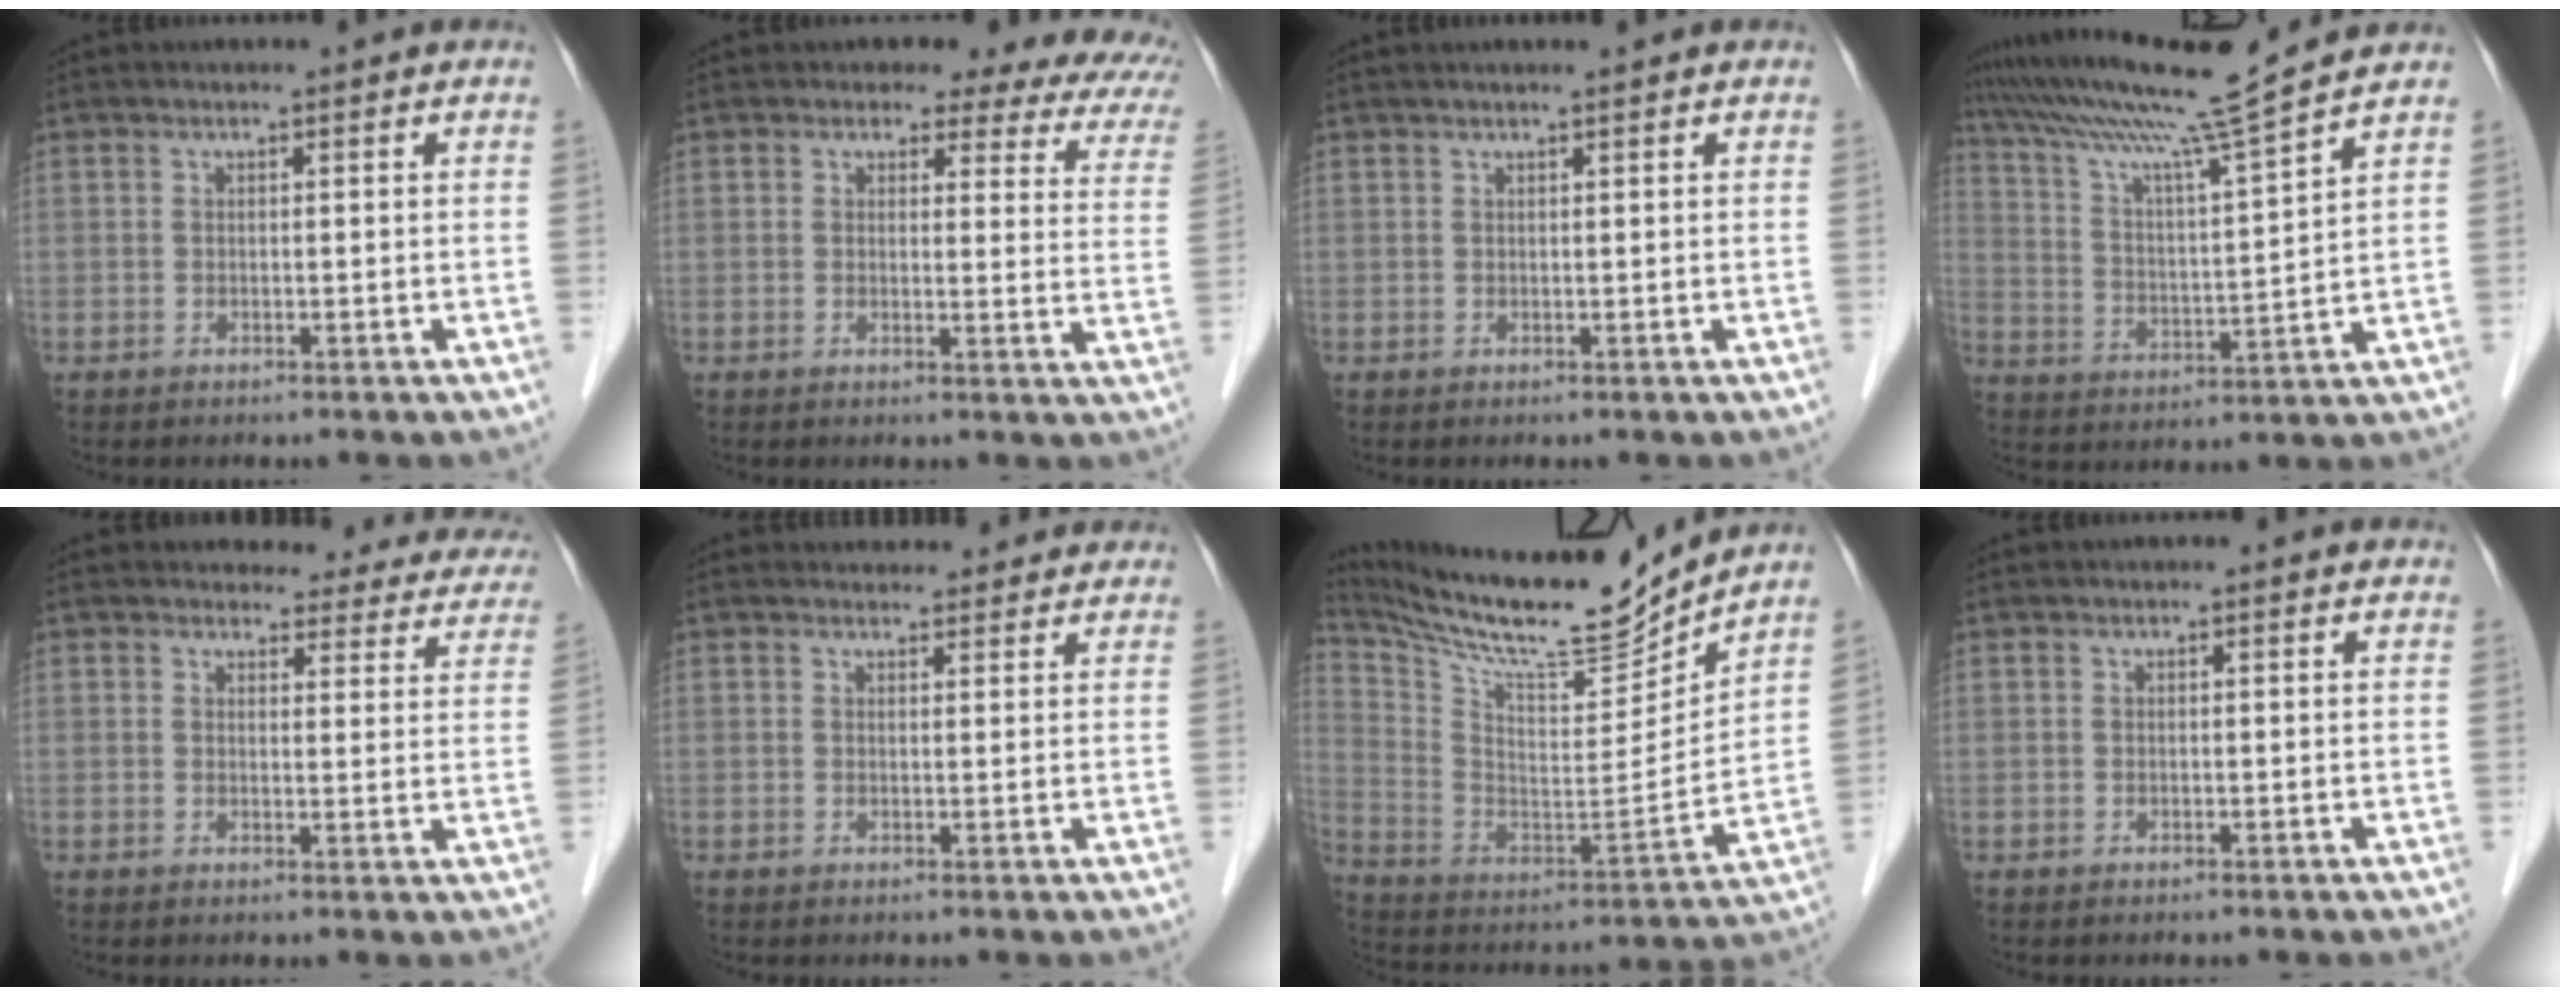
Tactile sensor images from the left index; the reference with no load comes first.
{"total": 13.2, "force": [10.4, 5.0, 6.5], "torque": [-0.044, -0.013, 0.082]}
{"total": 1.1, "force": [0.8, -0.2, 0.7], "torque": [-0.011, 0.006, 0.018]}
{"total": 13.6, "force": [11.8, -3.2, 5.9], "torque": [-0.110, -0.014, 0.203]}
{"total": 15.0, "force": [14.0, 4.9, 2.6], "torque": [0.007, -0.025, 0.133]}
{"total": 7.3, "force": [6.8, 2.4, 1.2], "torque": [0.002, 0.020, 0.067]}
{"total": 20.0, "force": [18.5, 1.7, 7.3], "torque": [-0.157, -0.036, 0.311]}
{"total": 1.0, "force": [0.9, 0.1, 0.4], "torque": [-0.009, 0.014, 0.011]}